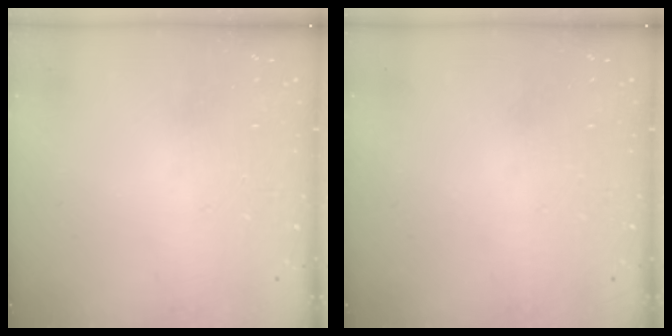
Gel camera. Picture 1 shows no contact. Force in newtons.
{"total": 0.0}